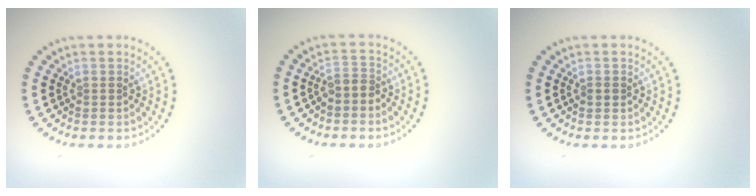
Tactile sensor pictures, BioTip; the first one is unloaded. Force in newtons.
{"total": 1.8, "press": 1.4, "slide": 1.2}
{"total": 0.8, "press": 0.8, "slide": 0.2}